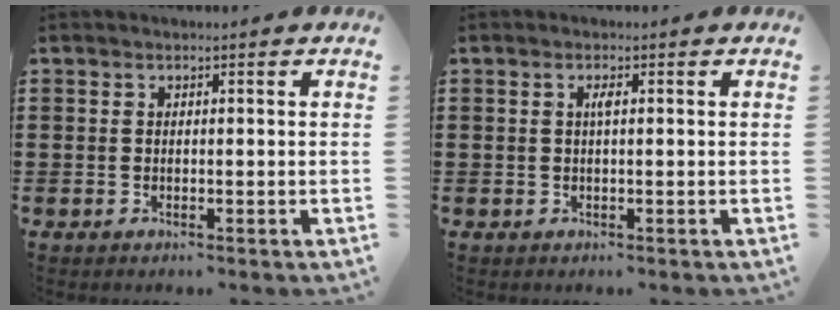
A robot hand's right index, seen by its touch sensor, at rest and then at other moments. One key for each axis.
{"total": 1.2, "fx": 0.2, "fy": 0.2, "fz": 1.2, "tx": -0.024, "ty": 0.003, "tz": 0.002}